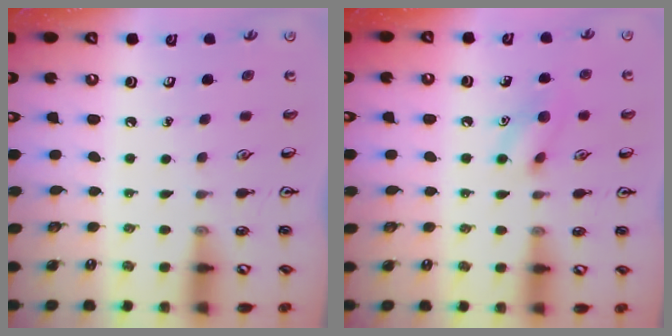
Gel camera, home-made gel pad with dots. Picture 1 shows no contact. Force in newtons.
{"total": 8.5, "press": 8.4, "slide": 1.1}